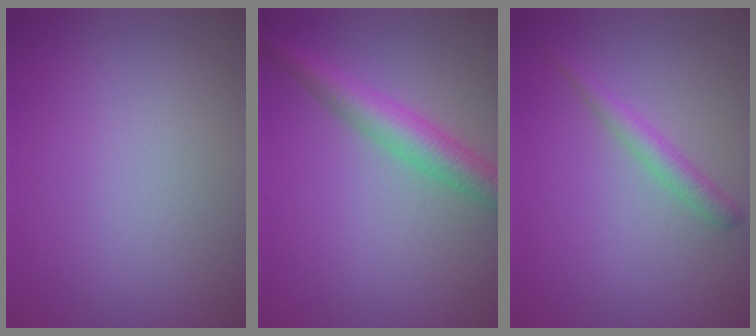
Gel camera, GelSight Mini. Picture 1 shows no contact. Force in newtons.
{"total": 4.2, "press": 4.2, "slide": 0.1}
{"total": 1.8, "press": 1.8, "slide": 0.1}